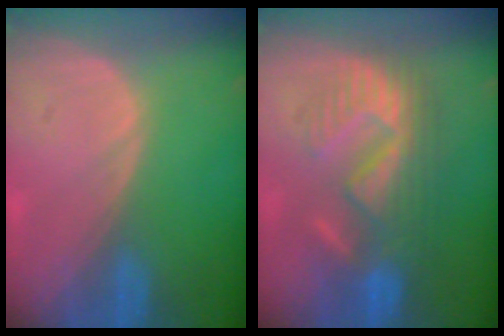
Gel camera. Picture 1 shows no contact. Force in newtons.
{"total": 8.9, "press": 8.7, "slide": 1.5}